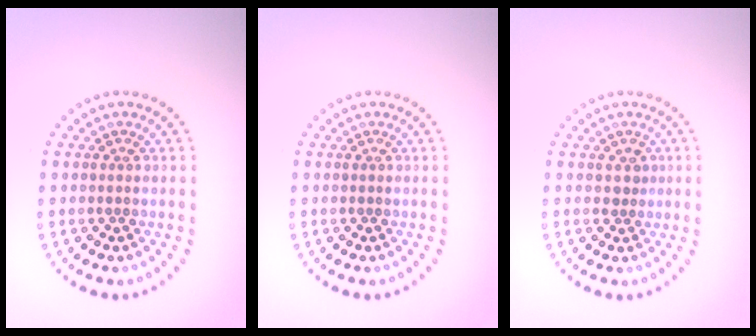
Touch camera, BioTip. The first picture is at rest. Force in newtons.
{"total": 0.0}
{"total": 1.0, "press": 0.8, "slide": 0.6}